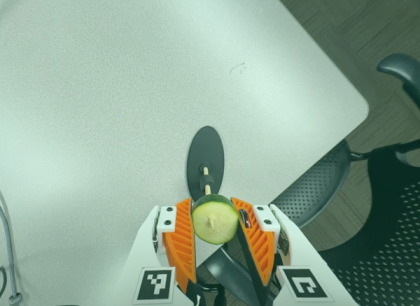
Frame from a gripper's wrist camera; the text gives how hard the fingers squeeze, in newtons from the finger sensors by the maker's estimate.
{"total": 12.2, "left": 11.8, "right": 12.5}